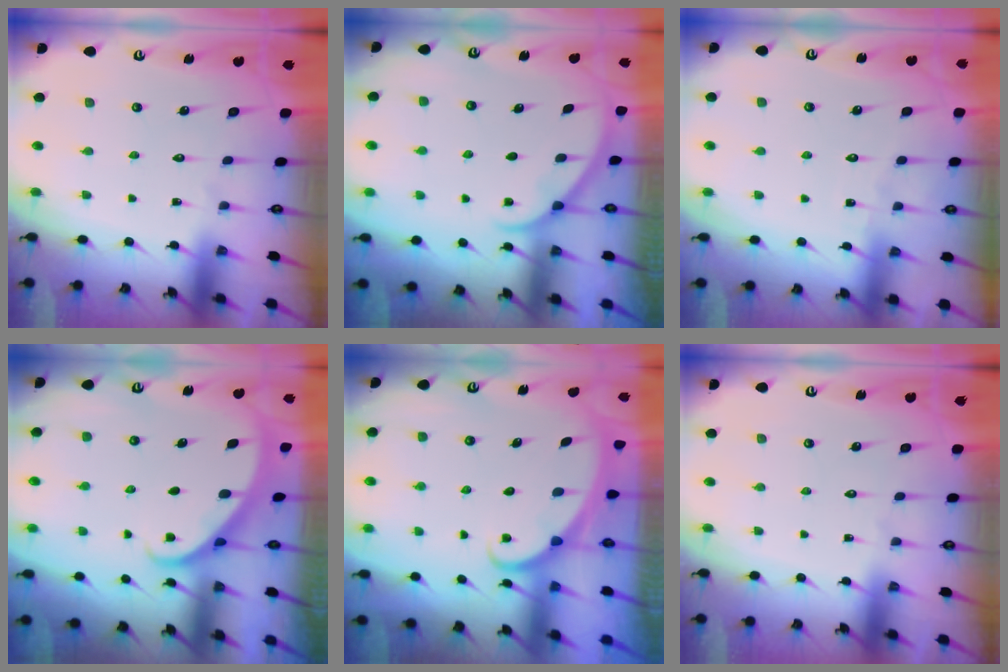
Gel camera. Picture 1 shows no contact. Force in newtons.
{"total": 2.6, "press": 2.6, "slide": 0.3}
{"total": 2.7, "press": 2.7, "slide": 0.2}
{"total": 2.2, "press": 2.2, "slide": 0.1}
{"total": 1.8, "press": 1.7, "slide": 0.1}
{"total": 0.0}